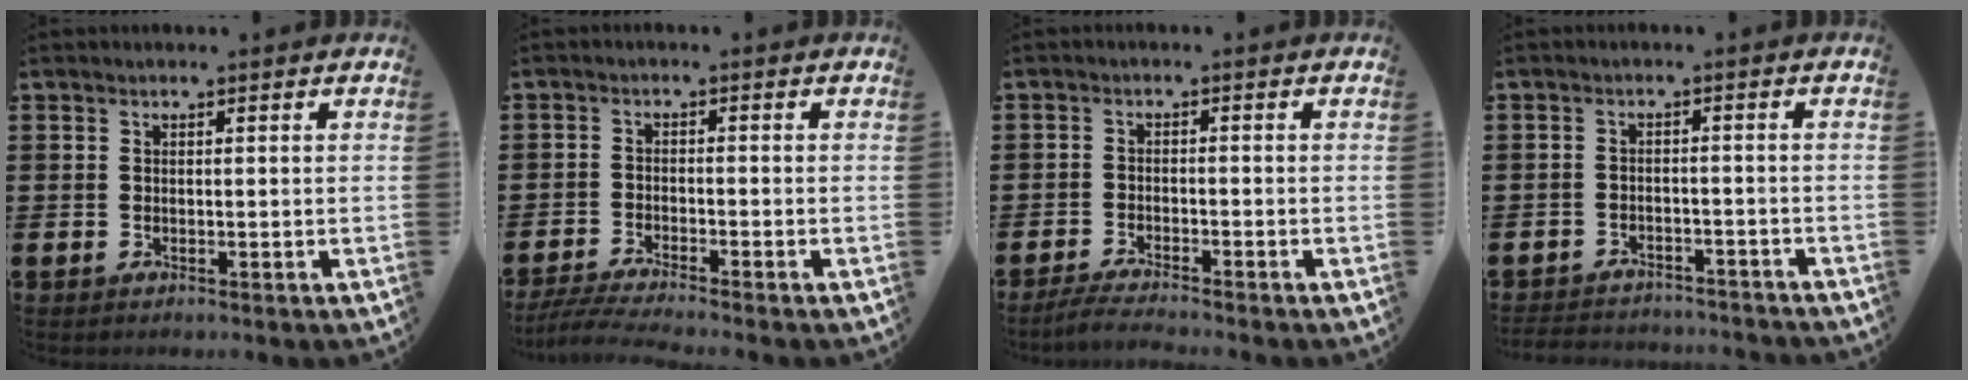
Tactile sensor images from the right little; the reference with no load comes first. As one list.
[{"total": 3.0, "force": [-2.5, -0.1, 1.6], "torque": [-0.032, -0.006, -0.047]}, {"total": 2.1, "force": [-2.0, -0.1, 0.9], "torque": [-0.013, 0.003, -0.037]}, {"total": 2.4, "force": [-2.4, 0.1, -0.2], "torque": [-0.003, 0.001, -0.053]}]